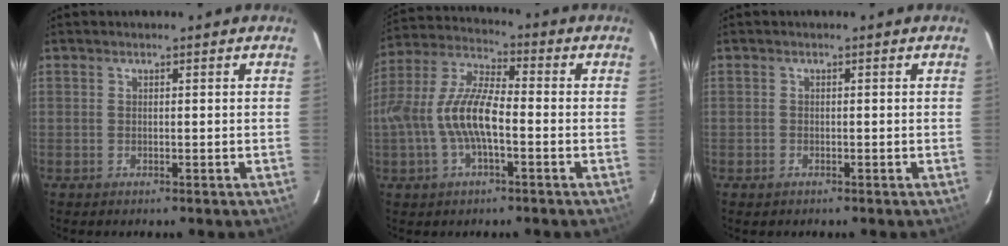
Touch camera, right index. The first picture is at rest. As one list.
[{"total": 12.4, "force": [-2.8, 4.3, 11.3], "torque": [-0.239, 0.007, -0.054]}, {"total": 0.7, "force": [-0.5, 0.5, 0.1], "torque": [-0.003, 0.000, -0.010]}]